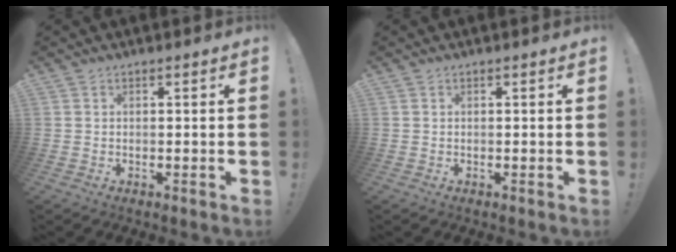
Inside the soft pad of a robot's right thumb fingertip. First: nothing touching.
{"total": 0.0}